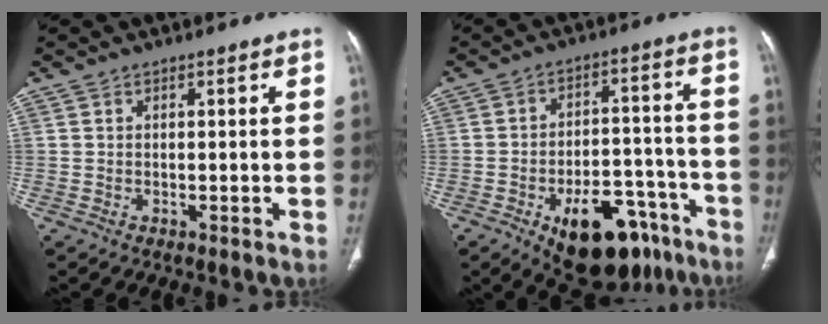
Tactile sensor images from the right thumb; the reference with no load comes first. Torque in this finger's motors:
{"motor_torque": [2.26, 1.16, 1.24, -0.85, 0.09]}